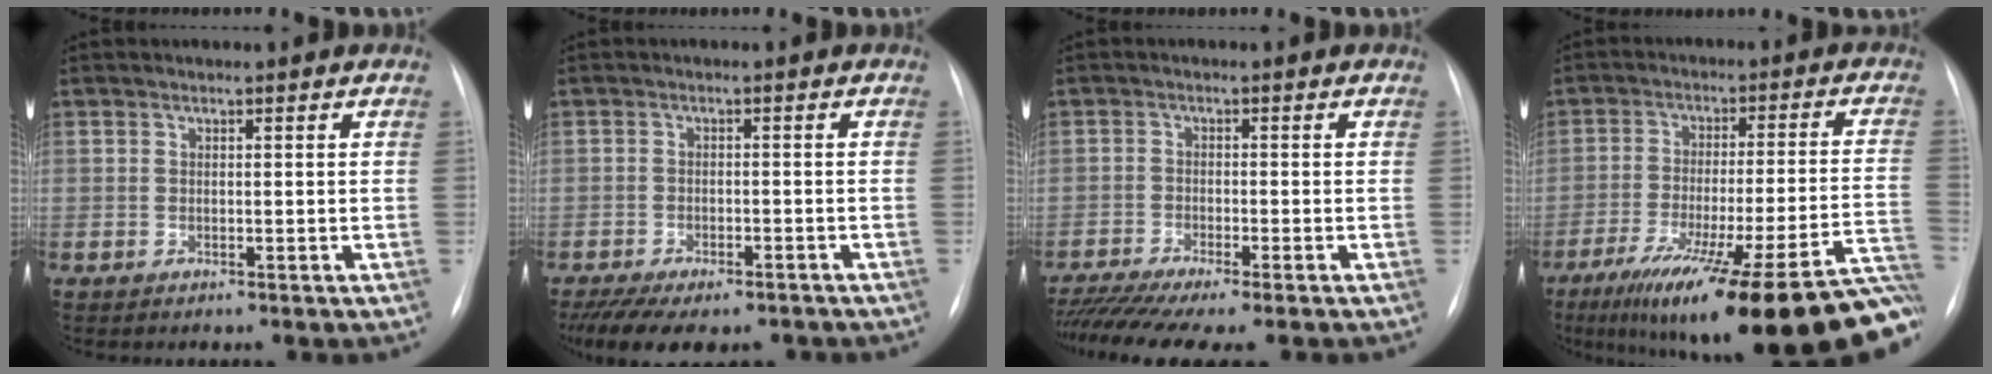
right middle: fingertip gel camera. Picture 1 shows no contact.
{"total": 13.0, "force": [-9.9, 5.2, 6.7], "torque": [-0.134, -0.011, -0.133]}
{"total": 9.9, "force": [-8.3, -0.2, 5.4], "torque": [-0.086, -0.020, -0.130]}
{"total": 29.6, "force": [-21.2, 2.3, 20.5], "torque": [-0.215, -0.025, -0.300]}